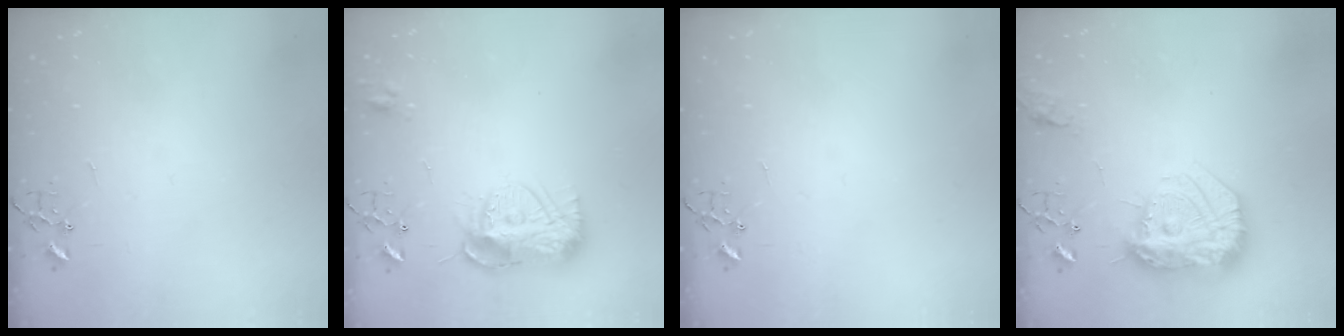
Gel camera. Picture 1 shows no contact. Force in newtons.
{"total": 12.6, "press": 12.6, "slide": 1.1}
{"total": 0.0}
{"total": 20.7, "press": 20.6, "slide": 1.5}